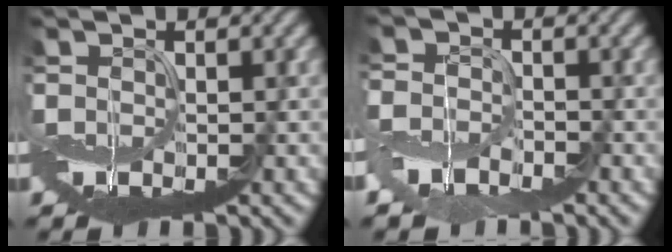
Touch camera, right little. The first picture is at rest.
{"total": 4.0, "force": [-2.5, 2.4, 2.0], "torque": [-0.043, -0.010, -0.056]}